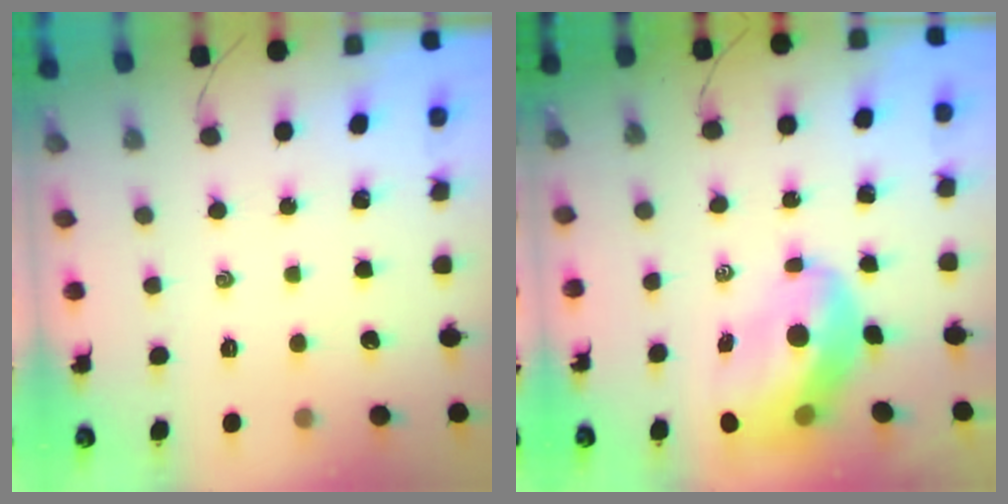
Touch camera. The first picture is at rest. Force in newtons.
{"total": 12.6, "press": 12.0, "slide": 3.9}